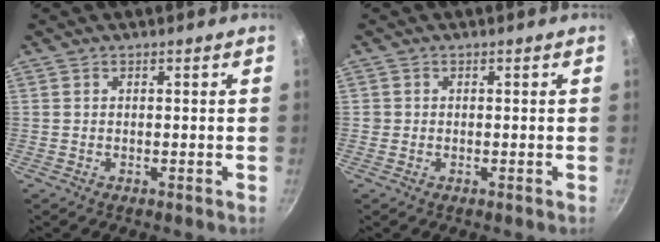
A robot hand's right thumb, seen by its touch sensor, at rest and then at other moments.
{"total": 0.8, "force": [0.0, 0.8, 0.1], "torque": [0.002, 0.003, -0.001]}